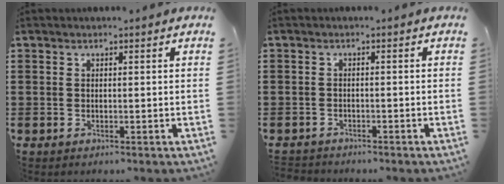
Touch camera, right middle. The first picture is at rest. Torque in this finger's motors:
{"motor_torque": [1.73, 0.41, -0.95, -0.21]}